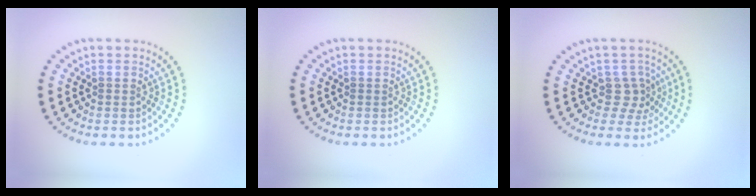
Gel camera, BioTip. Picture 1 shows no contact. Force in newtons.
{"total": 0.0}
{"total": 2.3, "press": 1.6, "slide": 1.6}